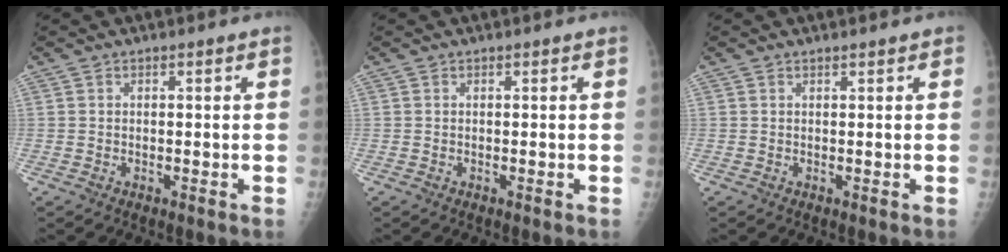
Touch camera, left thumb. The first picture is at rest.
{"total": 0.0}
{"total": 0.6, "force": [0.5, 0.2, 0.4], "torque": [-0.004, 0.000, 0.006]}